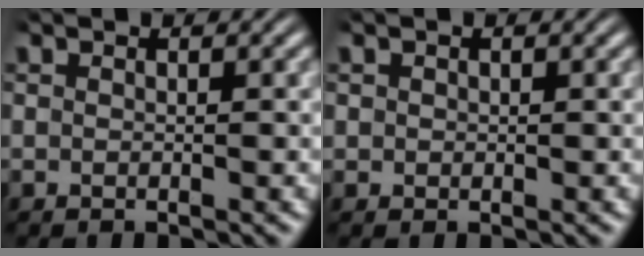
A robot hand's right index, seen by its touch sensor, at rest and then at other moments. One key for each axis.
{"total": 0.8, "fx": 0.2, "fy": 0.7, "fz": 0.2, "tx": -0.008, "ty": -0.007, "tz": 0.008}